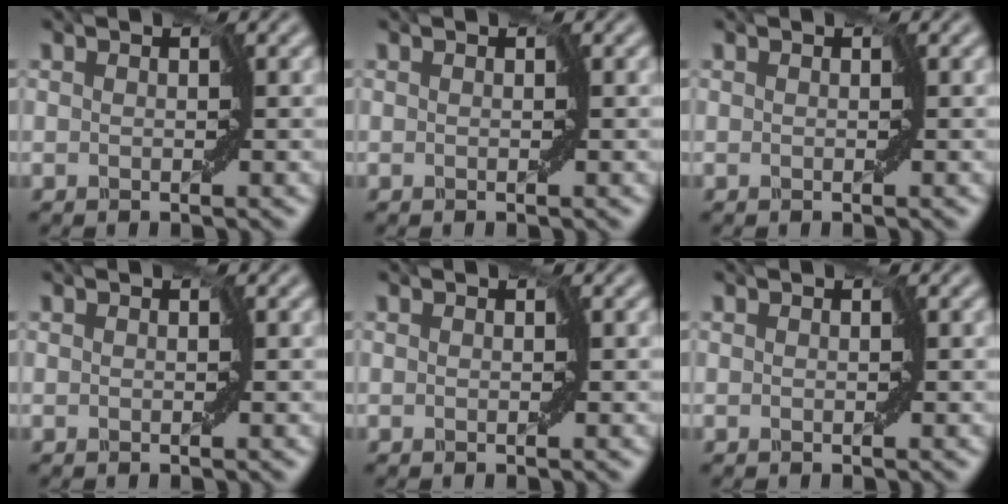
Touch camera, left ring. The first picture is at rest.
{"total": 0.0}
{"total": 0.0}
{"total": 0.0}
{"total": 0.0}
{"total": 0.0}